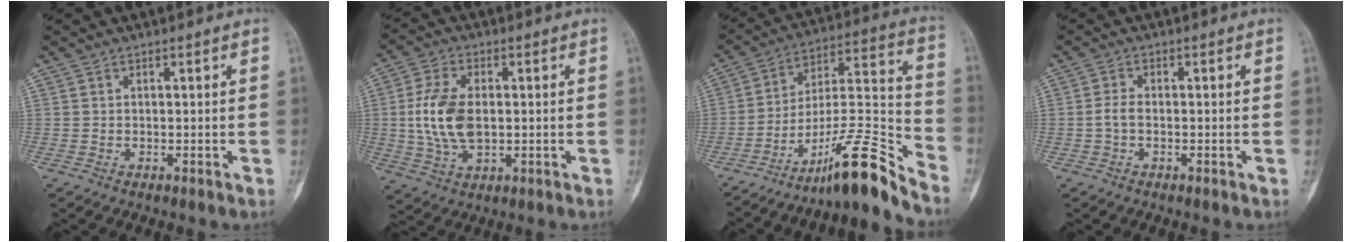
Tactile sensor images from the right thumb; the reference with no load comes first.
{"total": 11.0, "force": [0.2, 6.4, 9.0], "torque": [-0.180, -0.001, 0.010]}
{"total": 16.4, "force": [-12.8, 1.3, 10.2], "torque": [-0.166, 0.118, -0.215]}
{"total": 2.3, "force": [-0.5, 1.3, 1.8], "torque": [-0.033, 0.006, -0.013]}